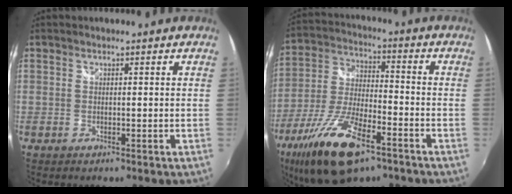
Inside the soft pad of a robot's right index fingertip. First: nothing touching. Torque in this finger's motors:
{"motor_torque": [2.08, -0.06, 0.73, 0.08]}